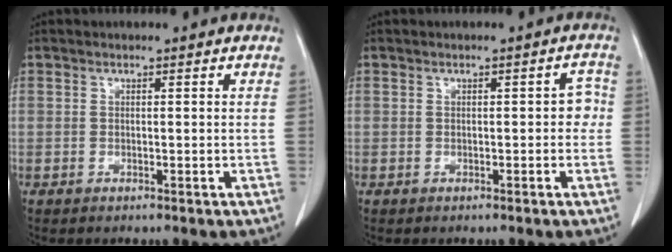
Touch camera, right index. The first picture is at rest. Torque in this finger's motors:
{"motor_torque": [0.20, -0.12, 0.09, 0.02]}